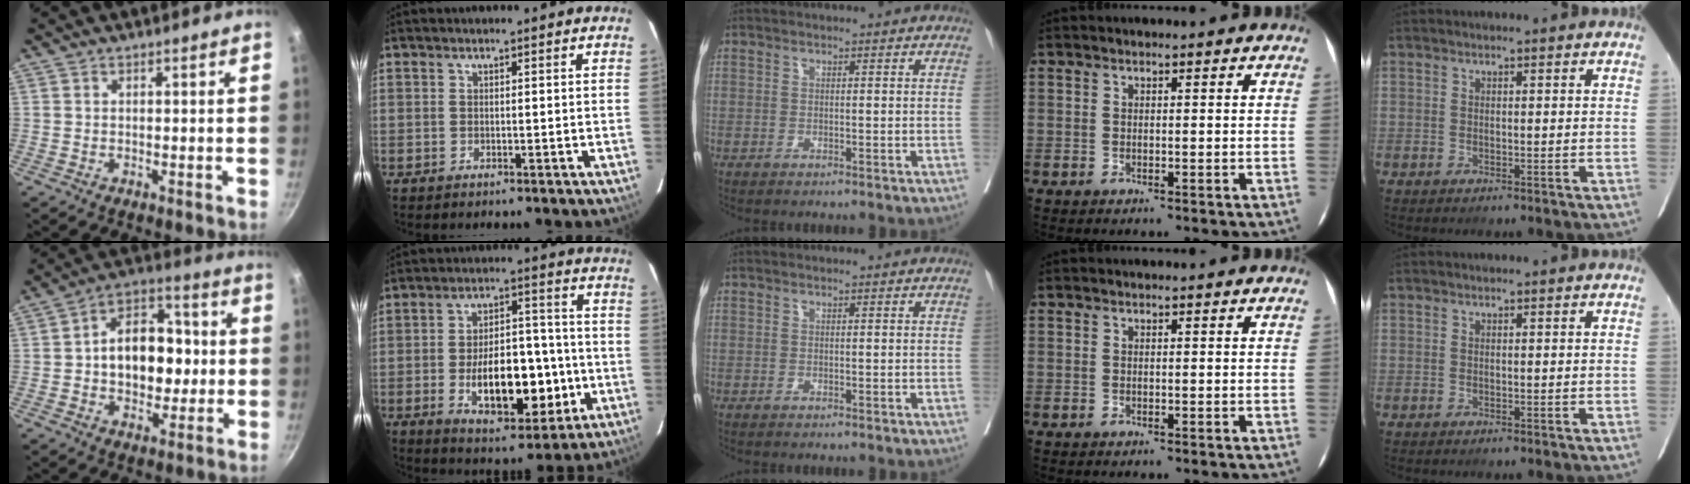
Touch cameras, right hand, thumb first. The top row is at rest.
{"thumb": {"total": 15.1, "force": [0.0, 10.2, 11.2], "torque": [-0.127, 0.031, -0.003]}, "index": {"total": 14.7, "force": [-3.3, 6.6, 12.7], "torque": [-0.202, 0.012, -0.042]}}